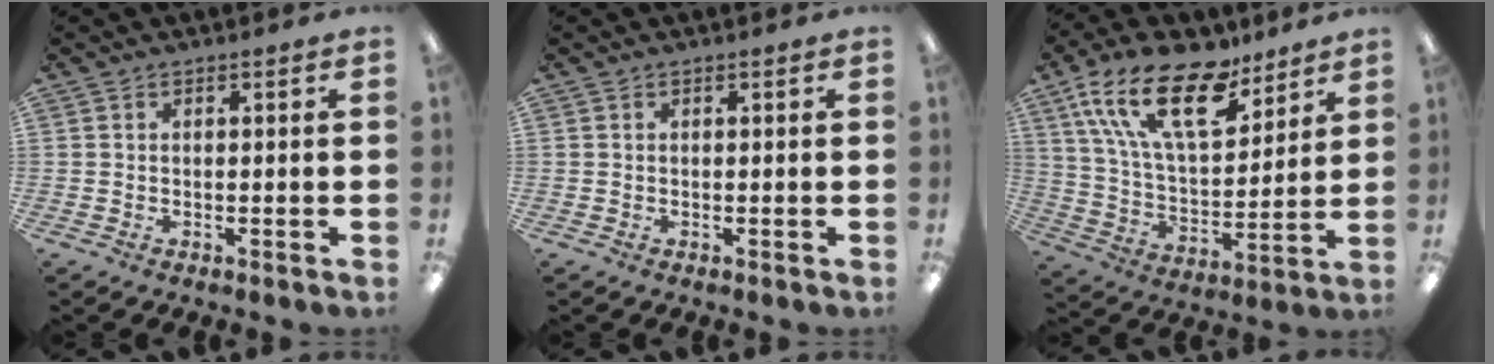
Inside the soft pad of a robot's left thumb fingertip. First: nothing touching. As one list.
[{"total": 0.0}, {"total": 22.1, "force": [13.6, 9.8, 14.3], "torque": [-0.266, -0.063, 0.240]}]